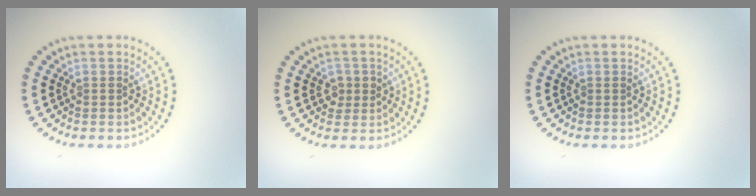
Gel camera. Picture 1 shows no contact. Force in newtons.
{"total": 1.6, "press": 1.4, "slide": 0.6}
{"total": 0.0}